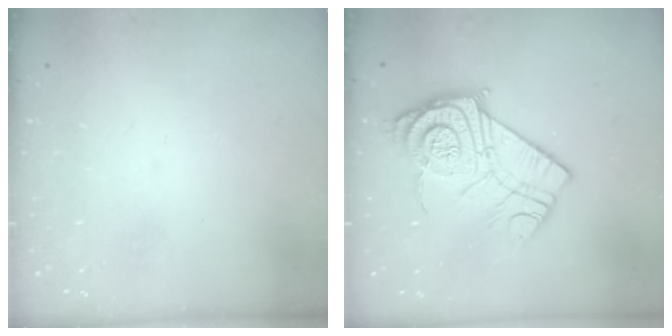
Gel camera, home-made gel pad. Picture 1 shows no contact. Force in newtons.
{"total": 16.1, "press": 16.1, "slide": 1.1}